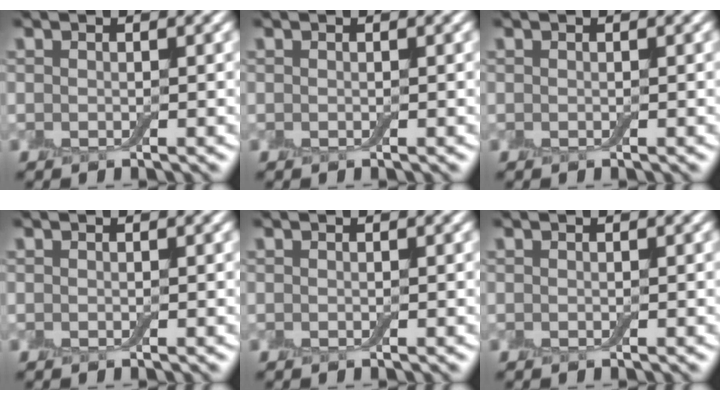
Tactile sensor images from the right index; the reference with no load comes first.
{"total": 0.0}
{"total": 0.0}
{"total": 0.0}
{"total": 0.0}
{"total": 0.0}